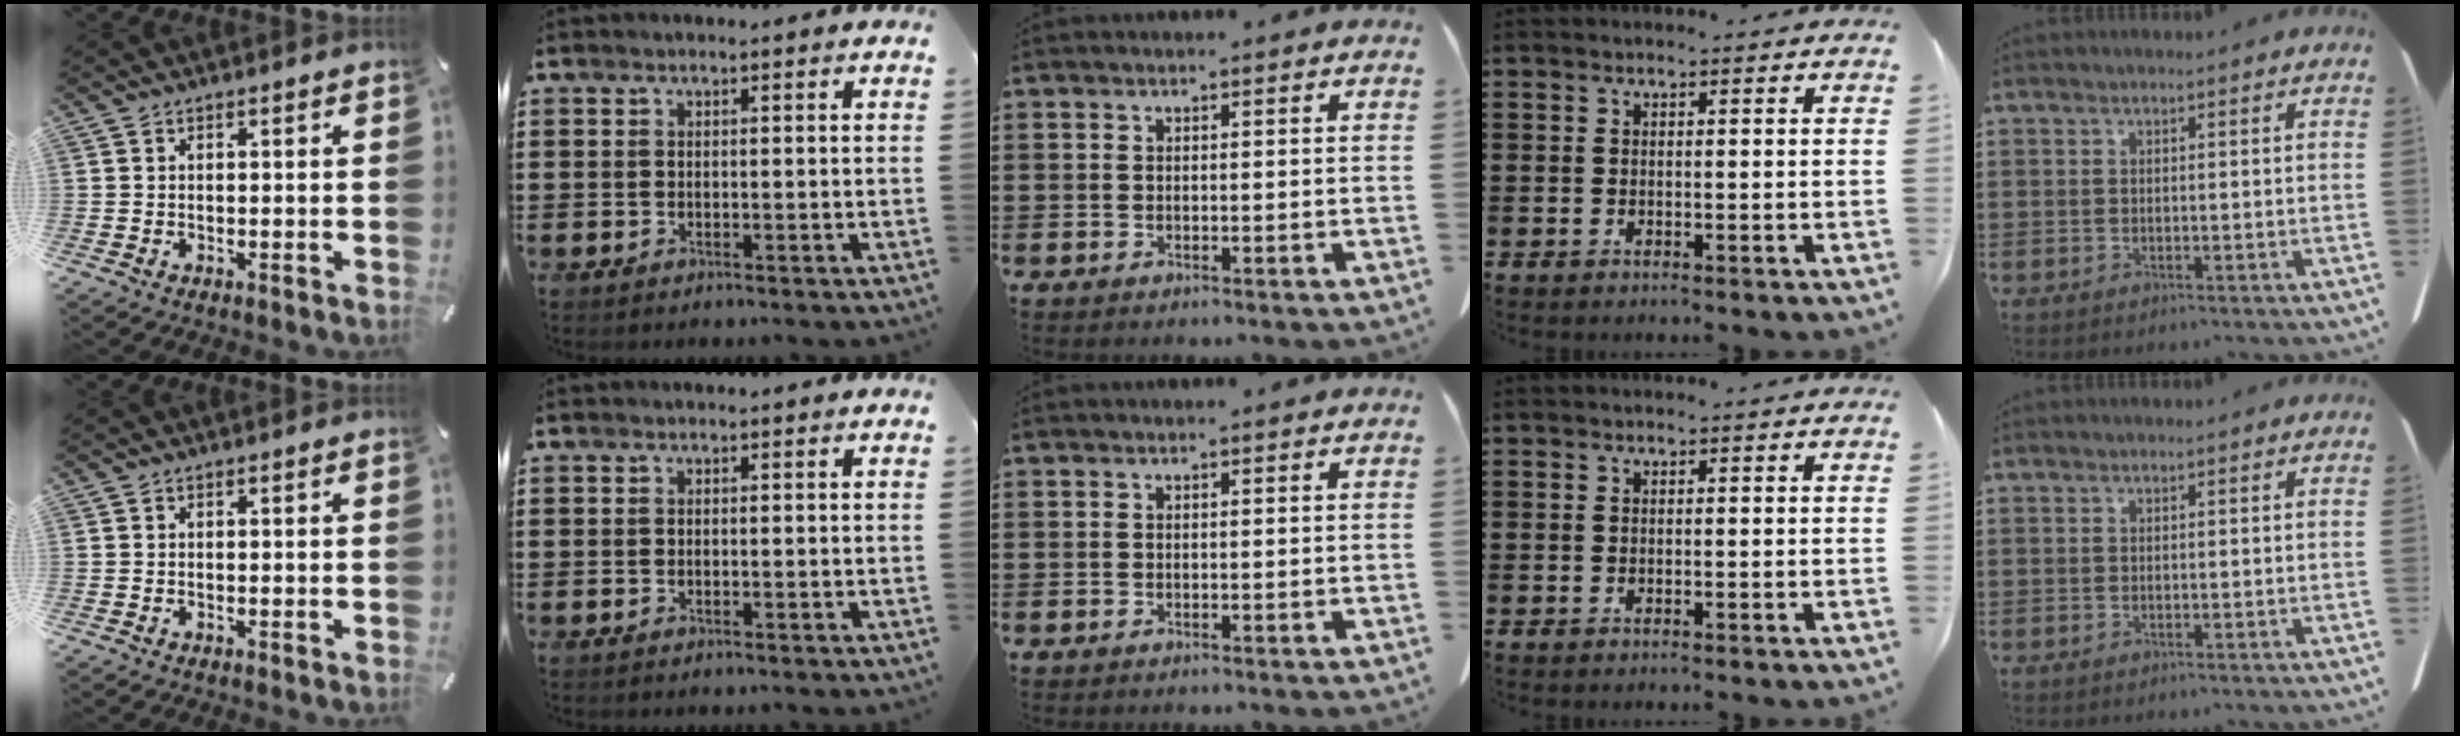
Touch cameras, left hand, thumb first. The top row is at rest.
{}